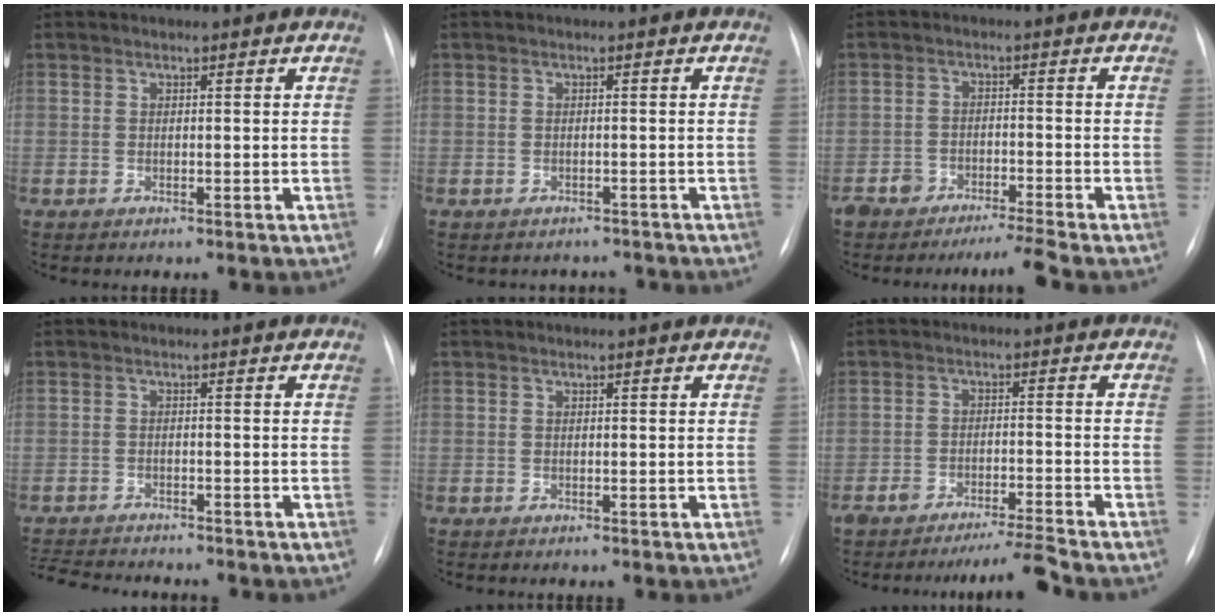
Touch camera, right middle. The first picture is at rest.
{"total": 2.9, "force": [-2.6, 1.2, -0.2], "torque": [0.006, 0.008, -0.033]}
{"total": 4.8, "force": [-4.4, -0.2, 1.9], "torque": [-0.029, -0.011, -0.078]}
{"total": 7.1, "force": [-6.8, 0.8, 2.0], "torque": [-0.032, -0.011, -0.107]}
{"total": 0.0}
{"total": 5.2, "force": [-4.8, -1.0, 1.8], "torque": [-0.029, -0.011, -0.083]}